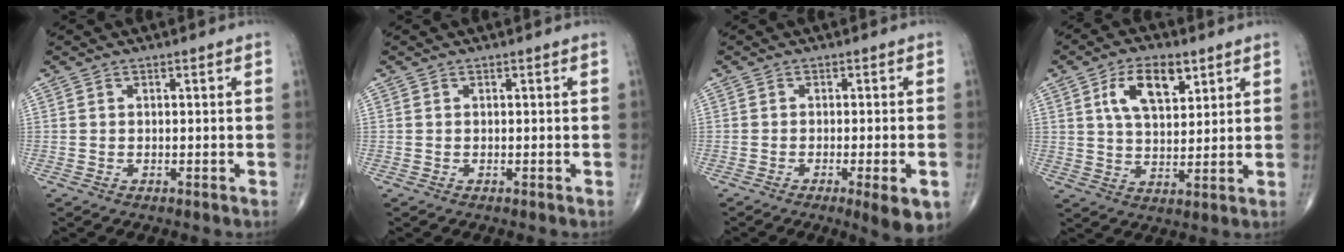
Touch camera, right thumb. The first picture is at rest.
{"total": 0.0}
{"total": 6.7, "force": [-2.9, 1.3, 5.9], "torque": [-0.079, -0.008, -0.038]}
{"total": 10.2, "force": [4.5, 5.2, 7.4], "torque": [-0.111, -0.014, 0.082]}